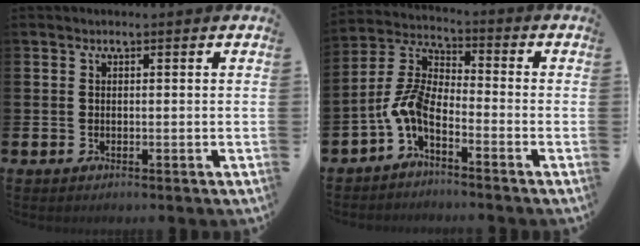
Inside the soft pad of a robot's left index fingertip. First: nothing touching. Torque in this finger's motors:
{"motor_torque": [1.11, 1.03, 0.13, 0.09]}